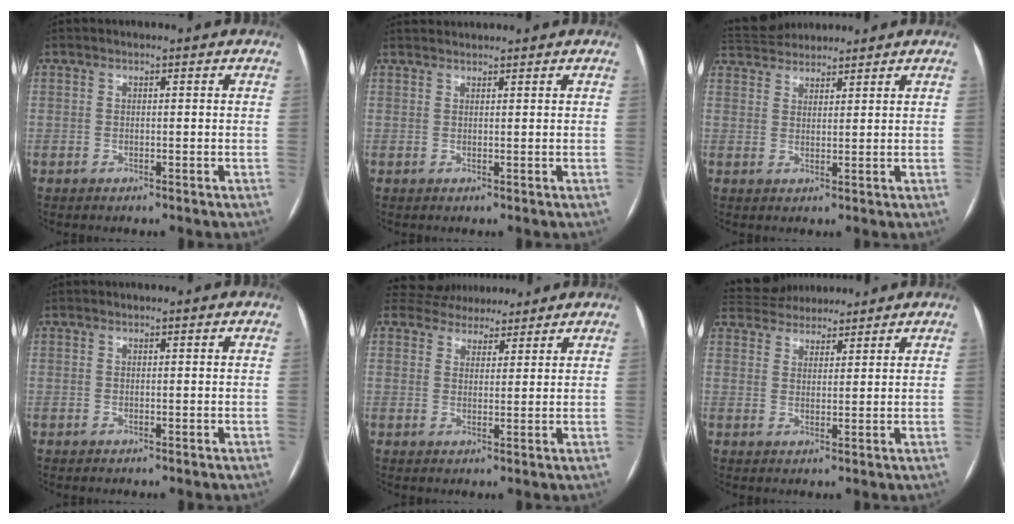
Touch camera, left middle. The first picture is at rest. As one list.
[{"total": 1.9, "force": [1.9, 0.0, -0.1], "torque": [-0.002, 0.022, 0.038]}, {"total": 7.4, "force": [6.9, 1.8, 1.8], "torque": [-0.037, 0.038, 0.121]}, {"total": 0.0}, {"total": 7.8, "force": [7.2, 3.1, 0.8], "torque": [-0.006, 0.024, 0.106]}, {"total": 8.8, "force": [8.2, 2.7, 1.9], "torque": [-0.035, 0.034, 0.135]}]